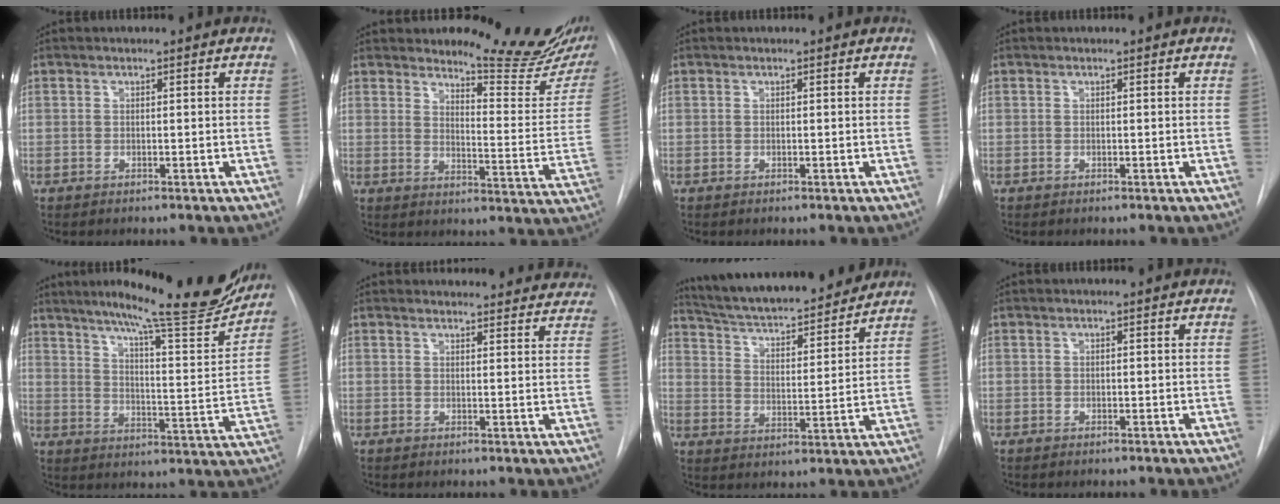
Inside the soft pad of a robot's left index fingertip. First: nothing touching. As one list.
[{"total": 14.5, "force": [12.8, 1.9, 6.6], "torque": [-0.079, -0.094, 0.151]}, {"total": 0.8, "force": [-0.8, -0.1, -0.1], "torque": [0.002, -0.006, -0.011]}, {"total": 0.0}, {"total": 21.2, "force": [18.1, 1.4, 11.0], "torque": [-0.162, -0.050, 0.239]}, {"total": 16.4, "force": [15.6, 3.9, 2.8], "torque": [-0.019, -0.033, 0.161]}, {"total": 19.4, "force": [17.4, 3.0, 8.0], "torque": [-0.132, 0.002, 0.260]}, {"total": 0.9, "force": [-0.8, 0.1, 0.1], "torque": [0.000, -0.006, -0.012]}]